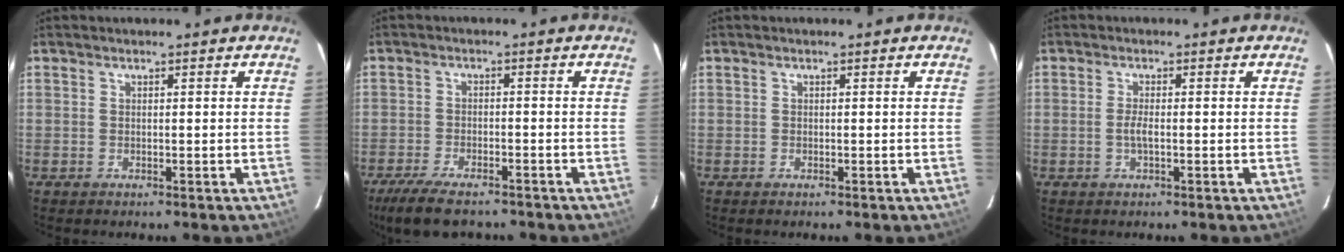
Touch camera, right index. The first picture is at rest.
{"total": 10.2, "force": [-8.2, 3.1, 5.3], "torque": [-0.127, -0.026, -0.141]}
{"total": 0.0}
{"total": 2.1, "force": [-0.5, 0.4, 2.0], "torque": [-0.042, -0.001, -0.010]}